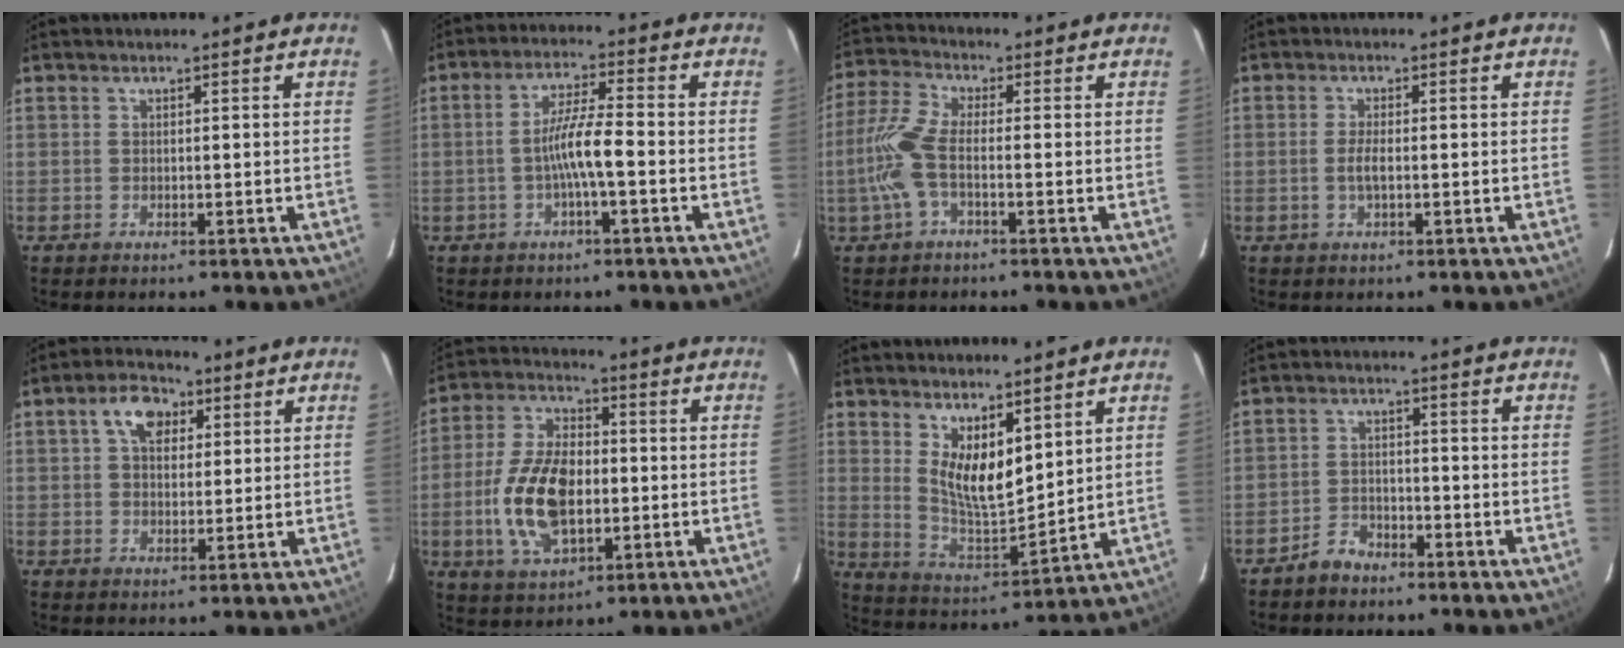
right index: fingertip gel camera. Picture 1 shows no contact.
{"total": 5.9, "force": [-1.8, -0.2, 5.6], "torque": [-0.111, 0.004, -0.033]}
{"total": 7.2, "force": [-1.9, 1.8, 6.7], "torque": [-0.164, 0.004, -0.040]}
{"total": 2.1, "force": [-0.5, 0.4, 2.0], "torque": [-0.041, -0.004, -0.009]}
{"total": 6.3, "force": [2.7, 4.1, 4.0], "torque": [-0.066, 0.024, 0.046]}
{"total": 15.6, "force": [-2.5, 8.7, 12.7], "torque": [-0.260, 0.003, -0.039]}
{"total": 9.9, "force": [5.4, 3.6, 7.5], "torque": [-0.128, -0.017, 0.111]}
{"total": 3.8, "force": [-3.3, 2.0, 0.5], "torque": [-0.024, 0.011, -0.057]}